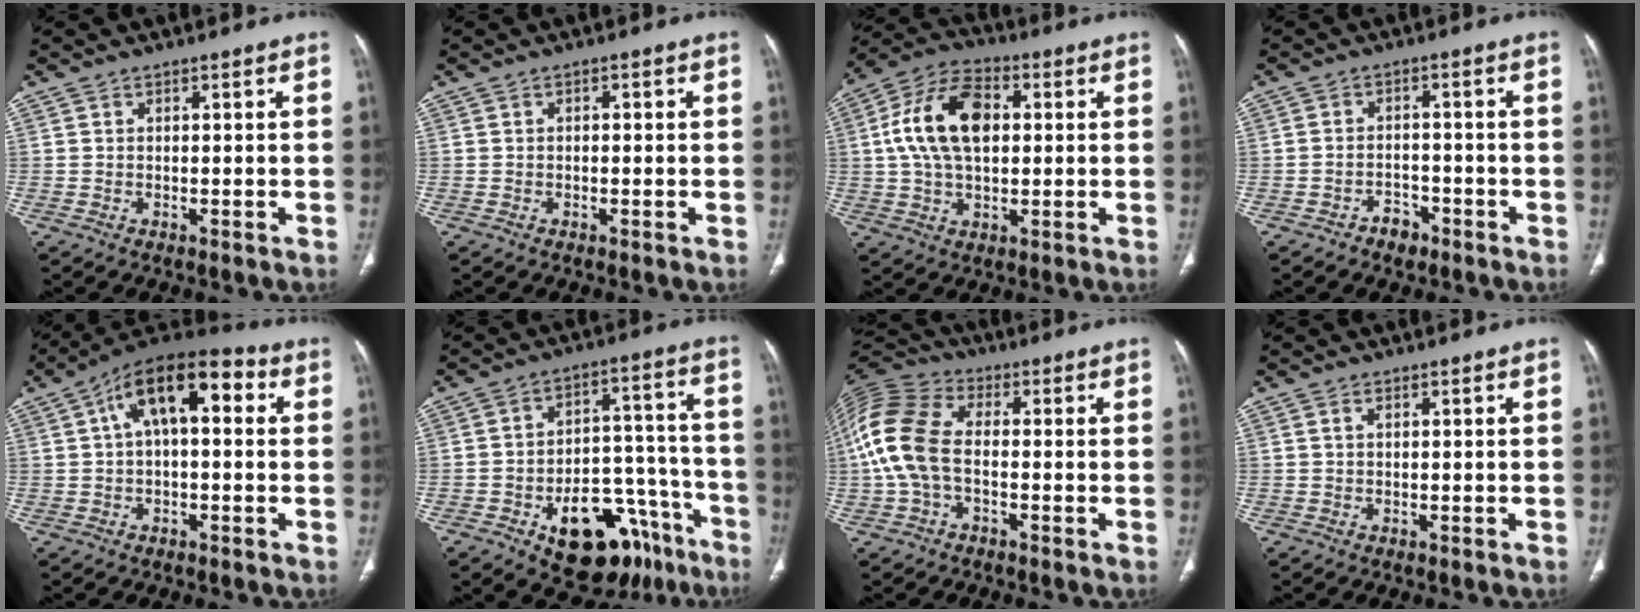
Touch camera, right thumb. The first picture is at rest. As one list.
[{"total": 1.0, "force": [0.1, 0.6, 0.8], "torque": [-0.010, 0.003, -0.001]}, {"total": 15.0, "force": [2.2, 9.0, 11.8], "torque": [-0.212, 0.021, 0.035]}, {"total": 3.4, "force": [-2.3, 2.3, 1.1], "torque": [-0.011, 0.021, -0.031]}, {"total": 14.5, "force": [3.5, 6.9, 12.3], "torque": [-0.188, 0.037, 0.048]}, {"total": 20.0, "force": [-11.2, 11.2, 12.2], "torque": [-0.111, 0.092, -0.153]}, {"total": 13.7, "force": [-1.0, 8.4, 10.8], "torque": [-0.247, 0.032, -0.026]}, {"total": 0.8, "force": [0.3, 0.4, 0.6], "torque": [-0.014, 0.005, 0.006]}]